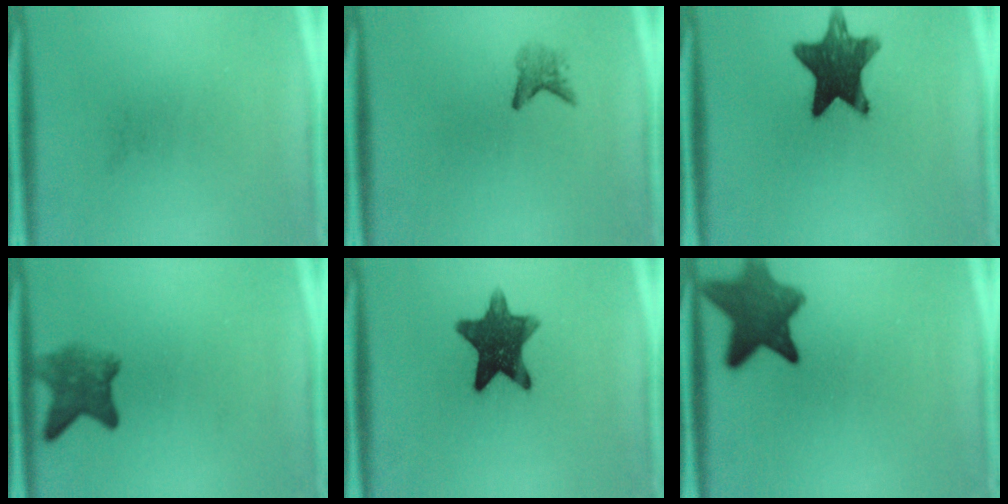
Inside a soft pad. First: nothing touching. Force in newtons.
{"total": 2.0}
{"total": 13.3}
{"total": 5.2}
{"total": 12.2}
{"total": 9.6}